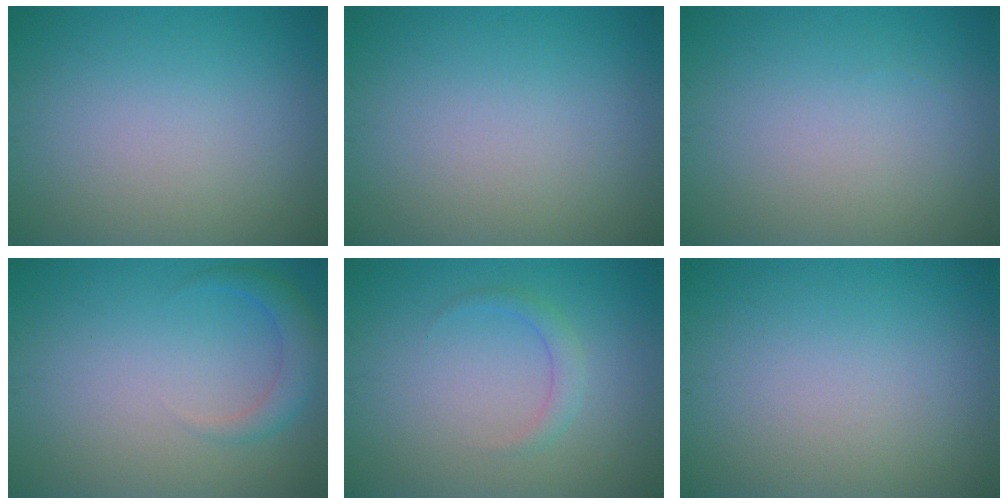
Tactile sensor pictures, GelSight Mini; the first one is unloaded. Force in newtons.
{"total": 0.0}
{"total": 0.0}
{"total": 2.3, "press": 2.3, "slide": 0.2}
{"total": 1.5, "press": 1.5, "slide": 0.1}
{"total": 0.0}